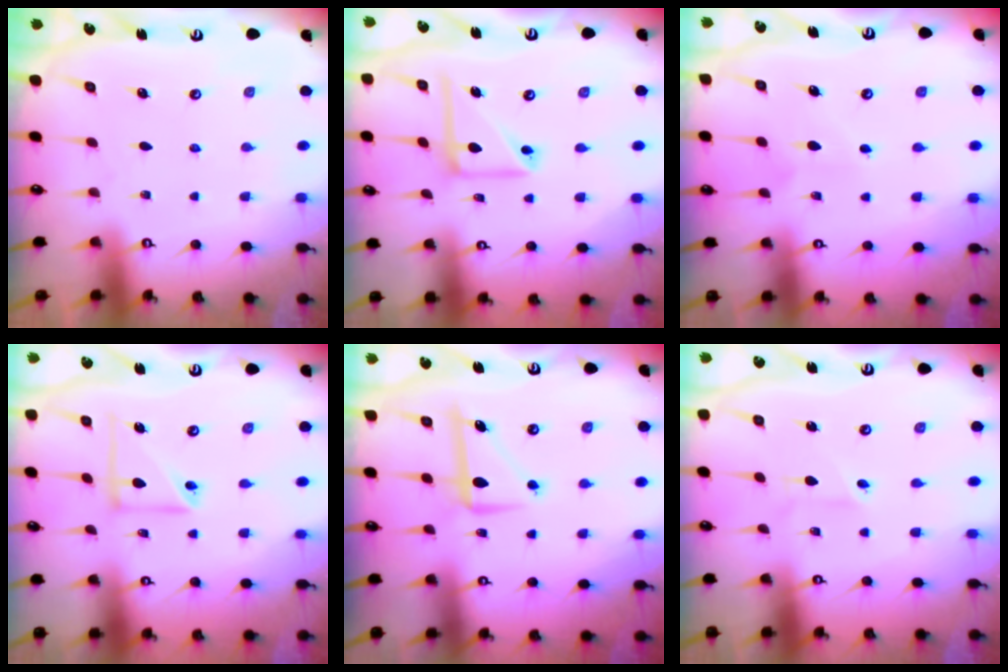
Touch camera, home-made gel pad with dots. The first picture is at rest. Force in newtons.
{"total": 11.2, "press": 11.1, "slide": 1.1}
{"total": 5.9, "press": 5.9, "slide": 0.8}
{"total": 8.7, "press": 8.6, "slide": 0.6}
{"total": 8.1, "press": 8.1, "slide": 0.7}
{"total": 1.8, "press": 1.8, "slide": 0.2}